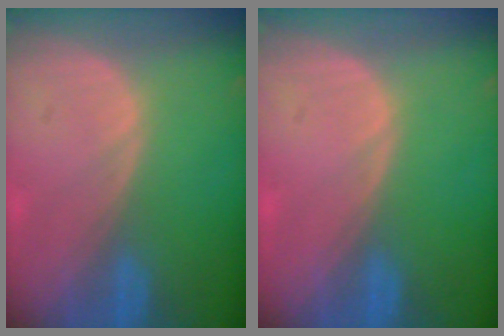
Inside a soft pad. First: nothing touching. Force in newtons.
{"total": 0.0}